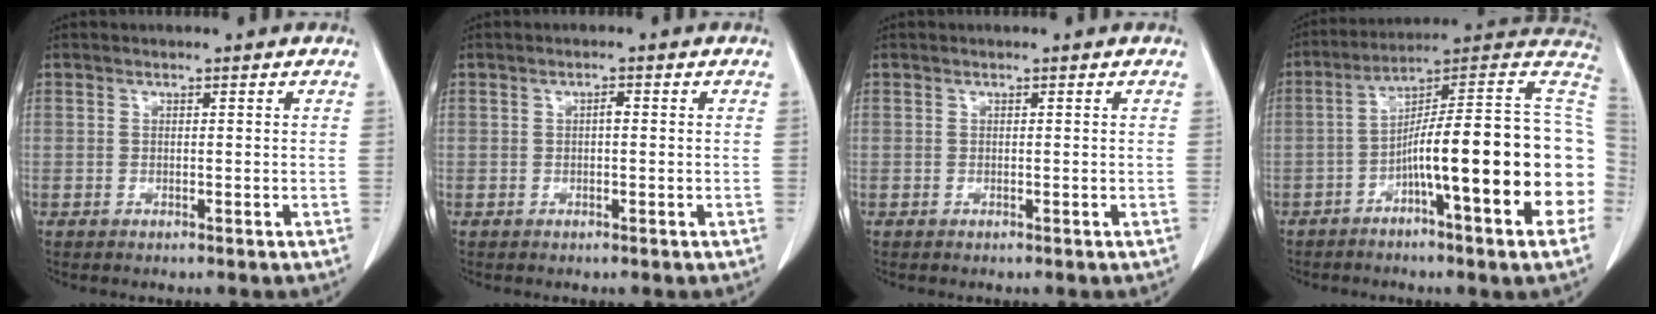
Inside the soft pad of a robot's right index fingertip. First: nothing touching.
{"total": 0.9, "force": [0.0, 0.3, 0.9], "torque": [-0.016, 0.003, -0.001]}
{"total": 0.0}
{"total": 21.7, "force": [-4.8, 1.0, 21.2], "torque": [-0.233, 0.029, -0.075]}